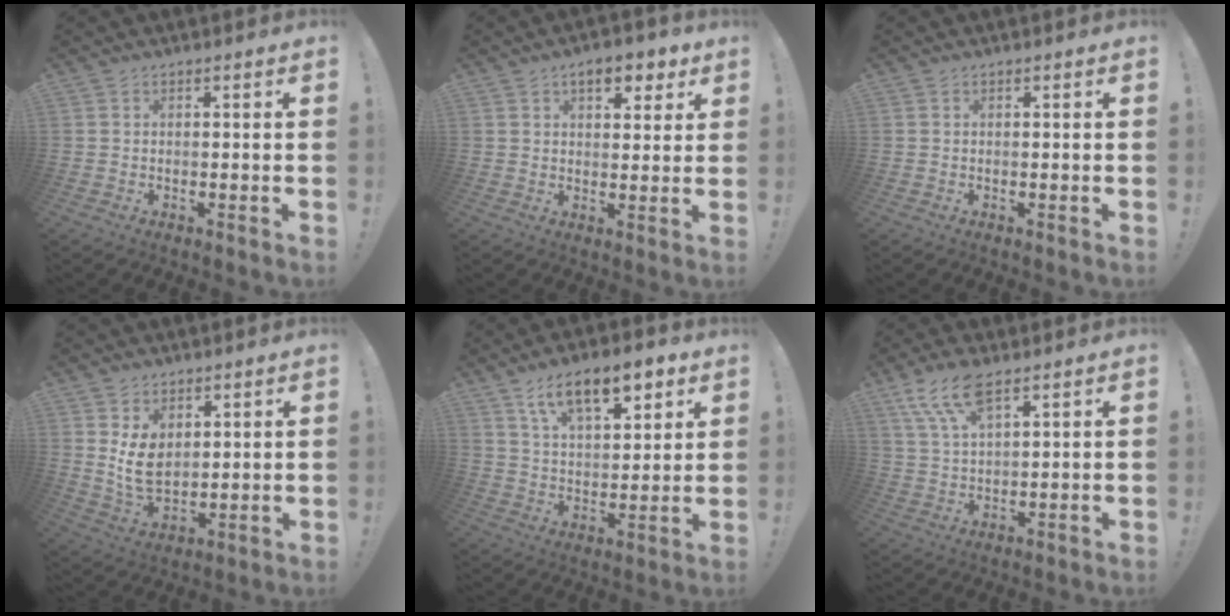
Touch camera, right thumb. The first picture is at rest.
{"total": 7.3, "force": [4.2, 3.7, 4.7], "torque": [-0.058, -0.012, 0.070]}
{"total": 0.0}
{"total": 8.8, "force": [3.1, 6.5, 5.2], "torque": [-0.098, -0.019, 0.064]}
{"total": 14.5, "force": [8.6, 6.0, 9.9], "torque": [-0.154, -0.039, 0.148]}
{"total": 10.4, "force": [6.7, 3.8, 7.0], "torque": [-0.144, -0.019, 0.128]}